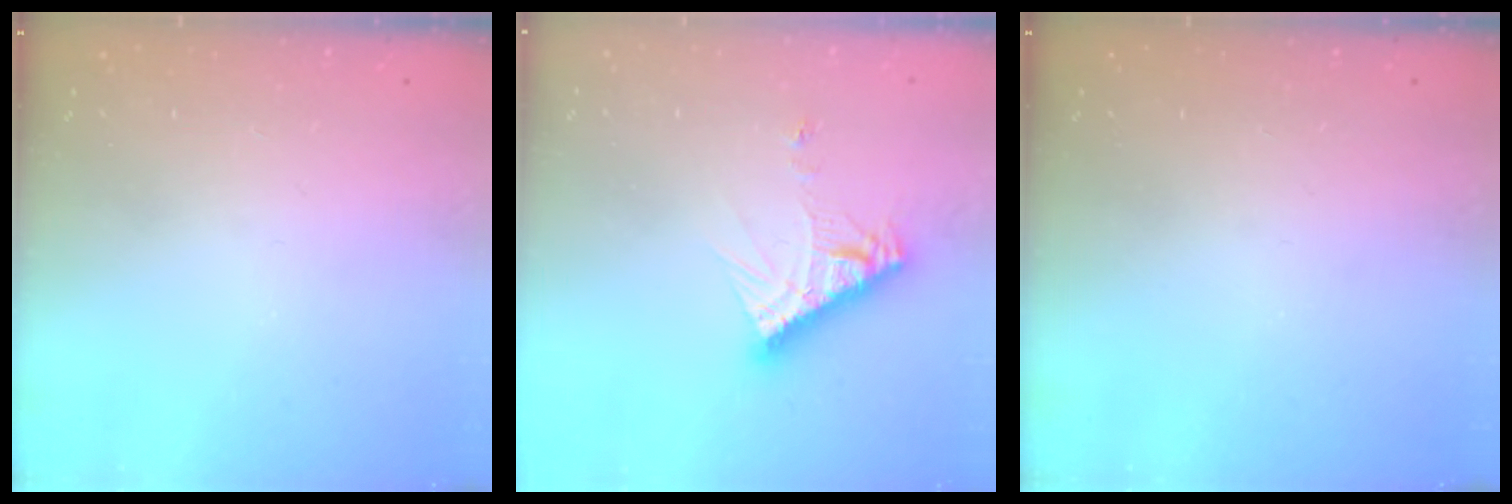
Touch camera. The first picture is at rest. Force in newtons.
{"total": 10.2, "press": 10.1, "slide": 0.8}
{"total": 0.0}